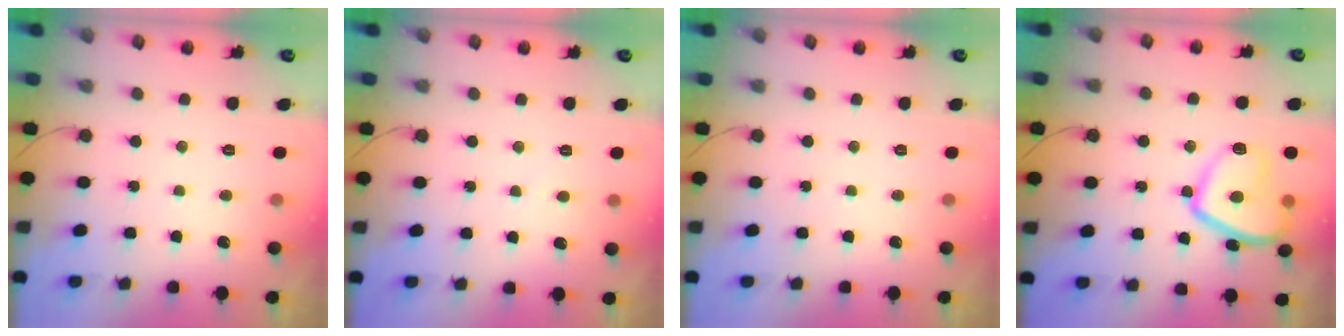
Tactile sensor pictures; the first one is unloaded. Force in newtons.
{"total": 2.9, "press": 2.9, "slide": 0.5}
{"total": 0.0}
{"total": 13.0, "press": 12.9, "slide": 0.8}